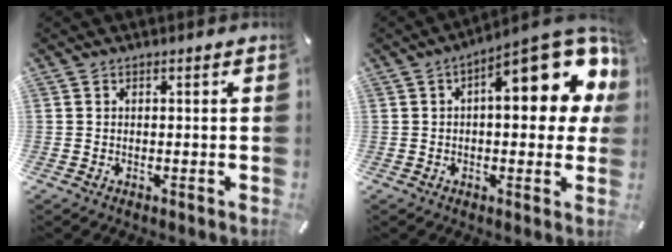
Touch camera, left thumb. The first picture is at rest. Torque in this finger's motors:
{"motor_torque": [0.39, 0.39, 0.69, 0.82, 0.33]}